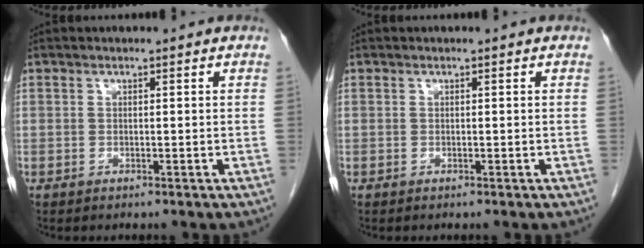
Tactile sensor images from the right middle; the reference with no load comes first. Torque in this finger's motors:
{"motor_torque": [0.23, -0.17, 0.00, -0.01]}